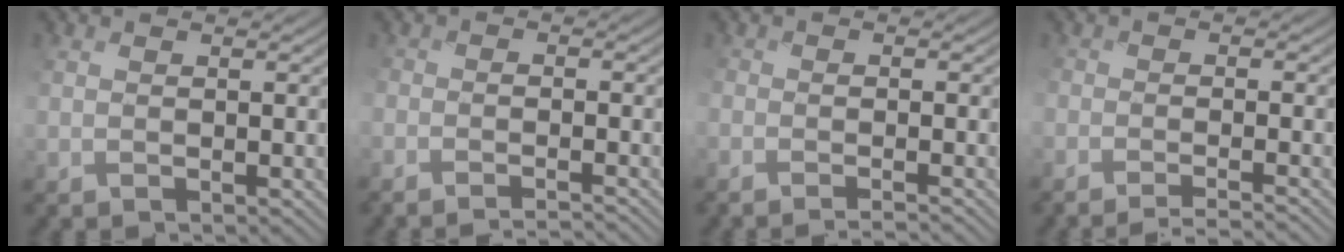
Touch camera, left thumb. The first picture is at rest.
{"total": 4.3, "force": [-3.8, 0.8, 2.0], "torque": [-0.035, -0.003, -0.055]}
{"total": 3.5, "force": [-2.7, 0.8, 2.1], "torque": [-0.026, -0.004, -0.035]}
{"total": 4.3, "force": [-3.5, 0.6, 2.4], "torque": [-0.034, 0.001, -0.058]}